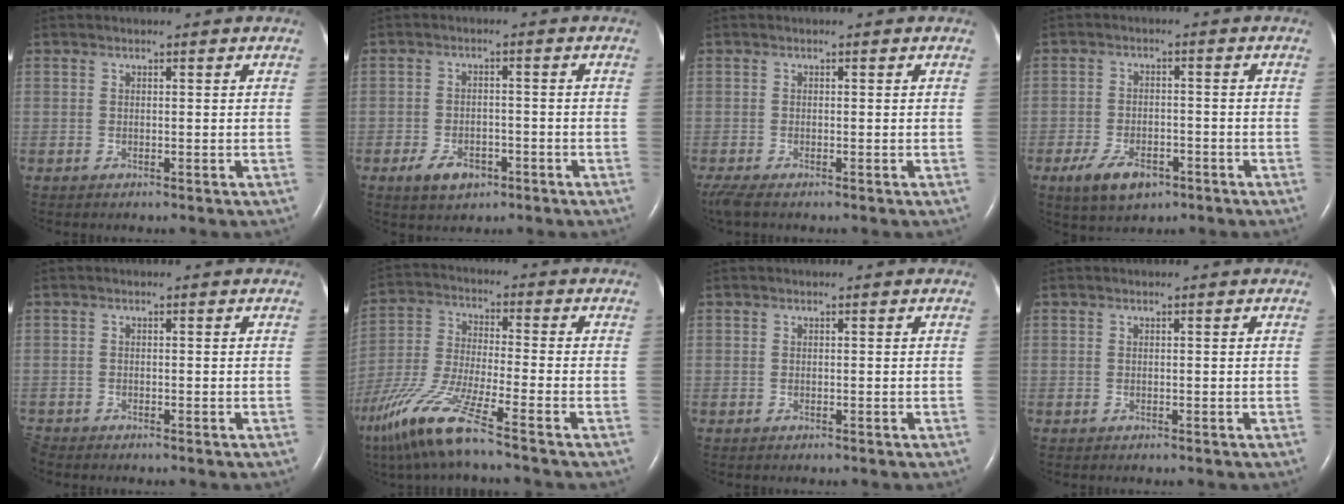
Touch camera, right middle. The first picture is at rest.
{"total": 4.9, "force": [-2.8, 2.9, 2.9], "torque": [-0.052, 0.001, -0.039]}
{"total": 2.7, "force": [-2.1, 0.5, 1.6], "torque": [-0.040, -0.011, -0.041]}
{"total": 6.8, "force": [-3.9, 3.4, 4.4], "torque": [-0.089, -0.005, -0.061]}
{"total": 1.2, "force": [-1.2, 0.1, -0.1], "torque": [-0.001, -0.005, -0.023]}
{"total": 12.5, "force": [-8.5, 0.0, 9.2], "torque": [-0.201, -0.040, -0.169]}
{"total": 0.0}
{"total": 0.0}